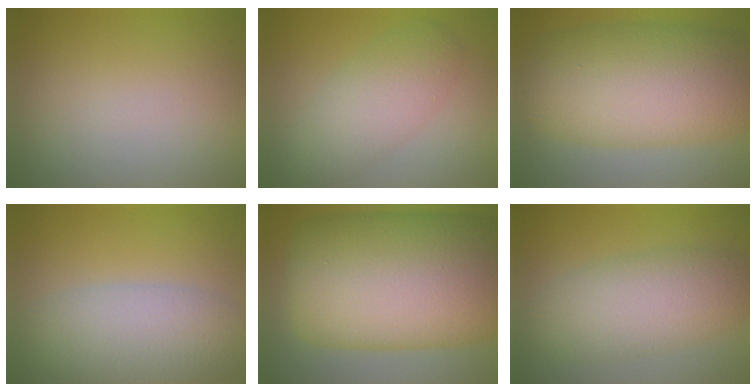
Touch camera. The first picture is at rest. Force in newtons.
{"total": 4.1, "press": 4.0, "slide": 0.4}
{"total": 11.1, "press": 11.1, "slide": 0.1}
{"total": 6.1, "press": 6.1, "slide": 0.4}
{"total": 17.6, "press": 17.6, "slide": 0.1}
{"total": 5.7, "press": 5.7, "slide": 0.2}